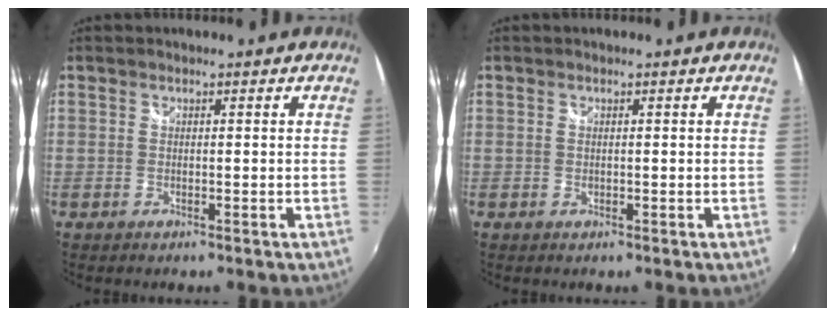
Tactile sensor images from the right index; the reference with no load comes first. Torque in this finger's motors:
{"motor_torque": [0.07, 0.16, 0.08, 0.01]}